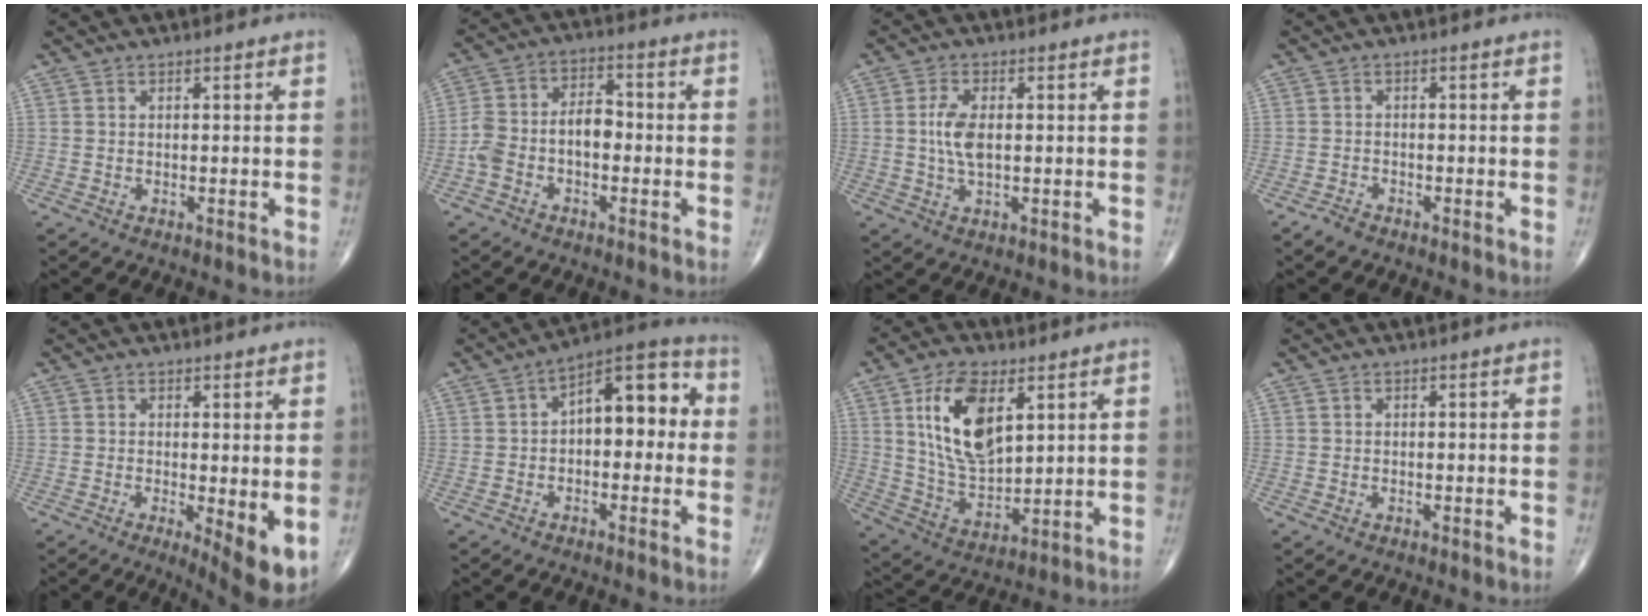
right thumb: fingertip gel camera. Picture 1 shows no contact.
{"total": 8.8, "force": [-2.1, 5.3, 6.6], "torque": [-0.126, 0.039, -0.046]}
{"total": 5.4, "force": [0.4, 2.4, 4.8], "torque": [-0.102, -0.002, 0.006]}
{"total": 1.6, "force": [-1.4, 0.6, 0.6], "torque": [-0.013, -0.002, -0.030]}
{"total": 6.3, "force": [-1.0, 1.7, 6.0], "torque": [-0.088, -0.019, -0.016]}
{"total": 12.0, "force": [0.7, 6.5, 10.1], "torque": [-0.107, 0.039, -0.004]}
{"total": 14.3, "force": [5.2, 7.2, 11.2], "torque": [-0.197, -0.023, 0.106]}
{"total": 0.0}